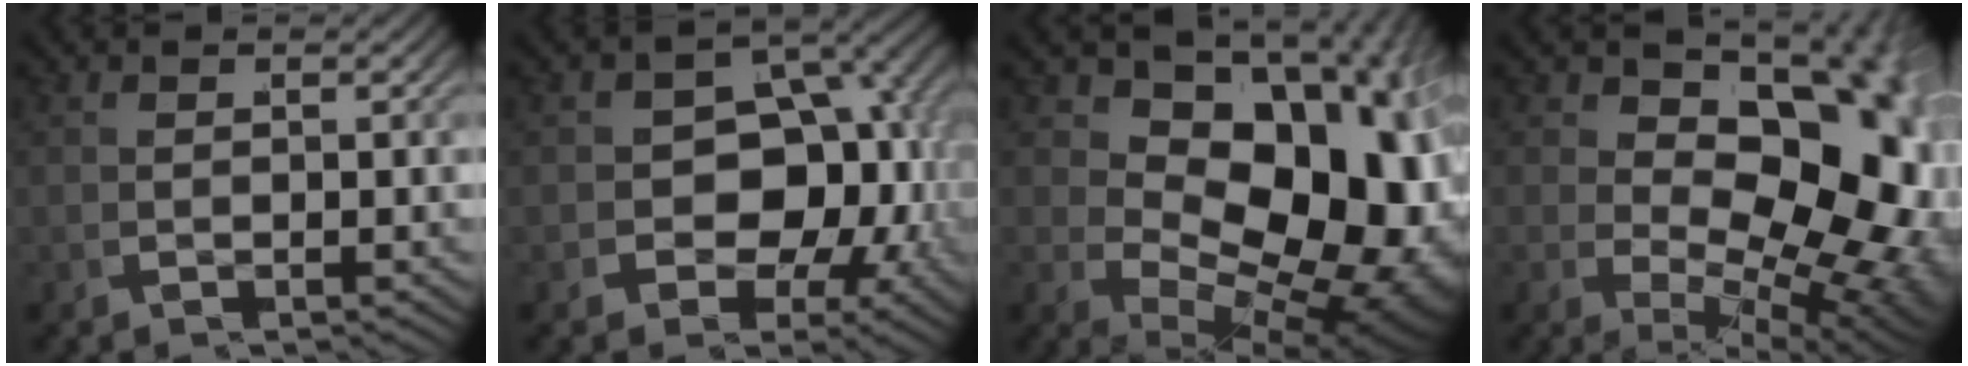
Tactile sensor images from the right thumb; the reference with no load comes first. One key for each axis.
{"total": 9.2, "fx": -0.6, "fy": 7.3, "fz": 5.6, "tx": -0.119, "ty": -0.038, "tz": 0.008}
{"total": 21.7, "fx": -0.6, "fy": 14.2, "fz": 16.4, "tx": -0.267, "ty": -0.064, "tz": 0.031}
{"total": 16.3, "fx": -0.1, "fy": 9.8, "fz": 12.9, "tx": -0.200, "ty": -0.062, "tz": 0.037}